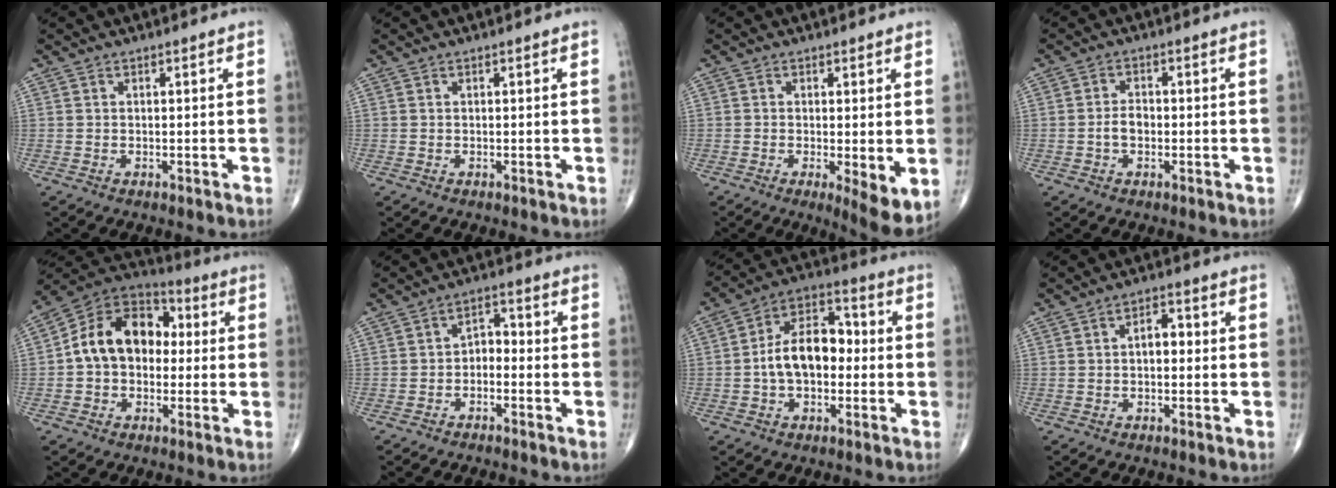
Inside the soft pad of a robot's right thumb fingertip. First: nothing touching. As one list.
[{"total": 0.0}, {"total": 6.4, "force": [-1.0, 1.8, 6.1], "torque": [-0.094, -0.021, -0.016]}, {"total": 2.9, "force": [-0.7, 1.8, 2.1], "torque": [-0.032, 0.010, -0.016]}, {"total": 15.3, "force": [0.6, 11.2, 10.5], "torque": [-0.144, 0.041, -0.003]}, {"total": 3.8, "force": [-1.6, 2.5, 2.4], "torque": [-0.026, 0.033, -0.037]}, {"total": 12.7, "force": [-0.9, 8.0, 9.8], "torque": [-0.148, 0.039, -0.025]}, {"total": 4.0, "force": [0.0, 2.3, 3.2], "torque": [-0.039, 0.015, -0.007]}]